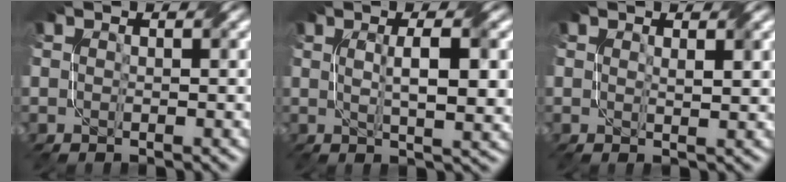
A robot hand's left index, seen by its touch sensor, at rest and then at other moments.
{"total": 5.9, "force": [0.7, 1.4, 5.7], "torque": [-0.085, 0.004, 0.015]}
{"total": 1.4, "force": [0.7, 0.1, 1.2], "torque": [-0.020, -0.002, 0.014]}